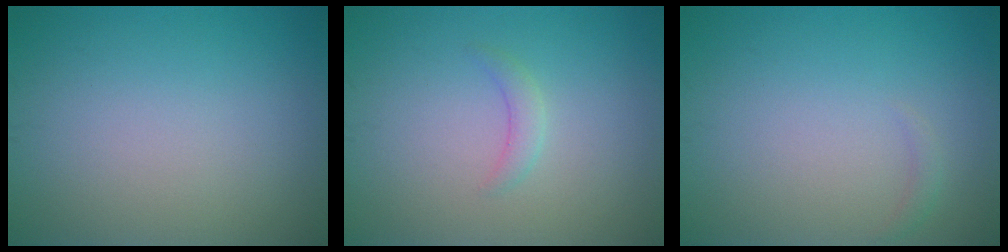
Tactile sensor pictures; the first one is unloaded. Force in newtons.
{"total": 1.2, "press": 1.2, "slide": 0.2}
{"total": 0.7, "press": 0.7, "slide": 0.2}